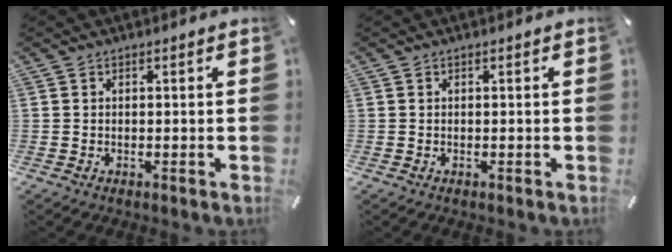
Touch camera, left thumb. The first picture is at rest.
{"total": 0.0}